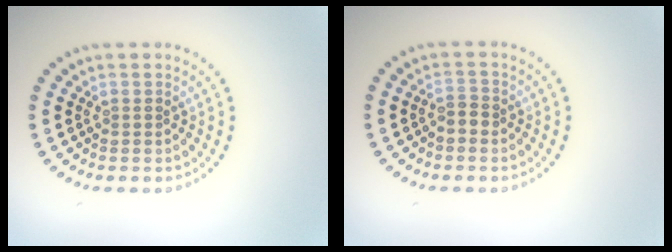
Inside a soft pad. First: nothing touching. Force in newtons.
{"total": 1.2, "press": 1.2, "slide": 0.4}